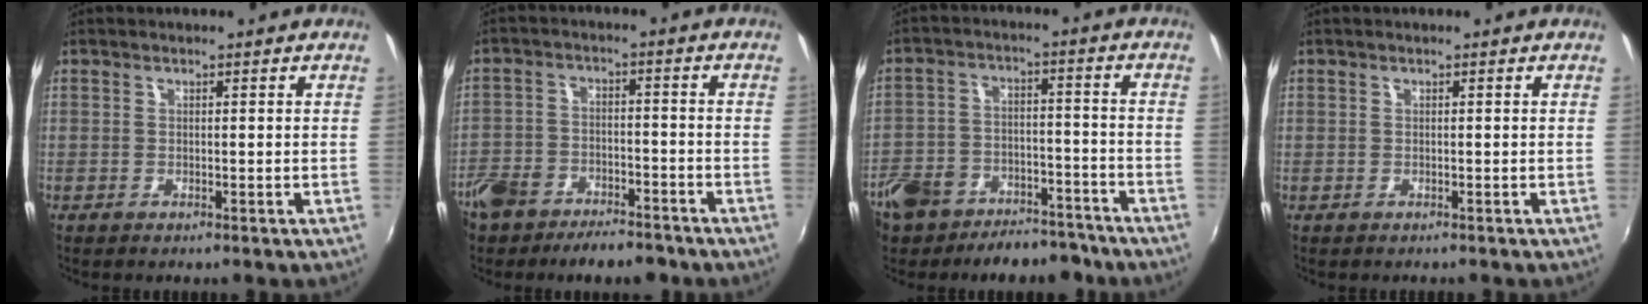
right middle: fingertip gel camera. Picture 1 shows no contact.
{"total": 12.3, "force": [-8.9, 6.7, 5.2], "torque": [-0.136, 0.005, -0.140]}
{"total": 17.3, "force": [-12.5, 9.7, 7.1], "torque": [-0.177, 0.018, -0.178]}
{"total": 1.0, "force": [-0.5, 0.9, -0.1], "torque": [-0.002, 0.001, -0.006]}